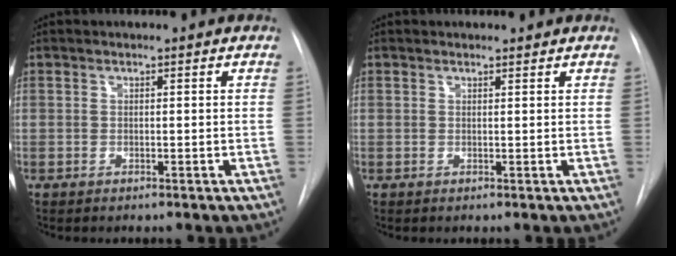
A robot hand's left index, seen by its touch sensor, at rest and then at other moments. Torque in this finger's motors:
{"motor_torque": [0.26, -0.24, 0.03, -0.01]}